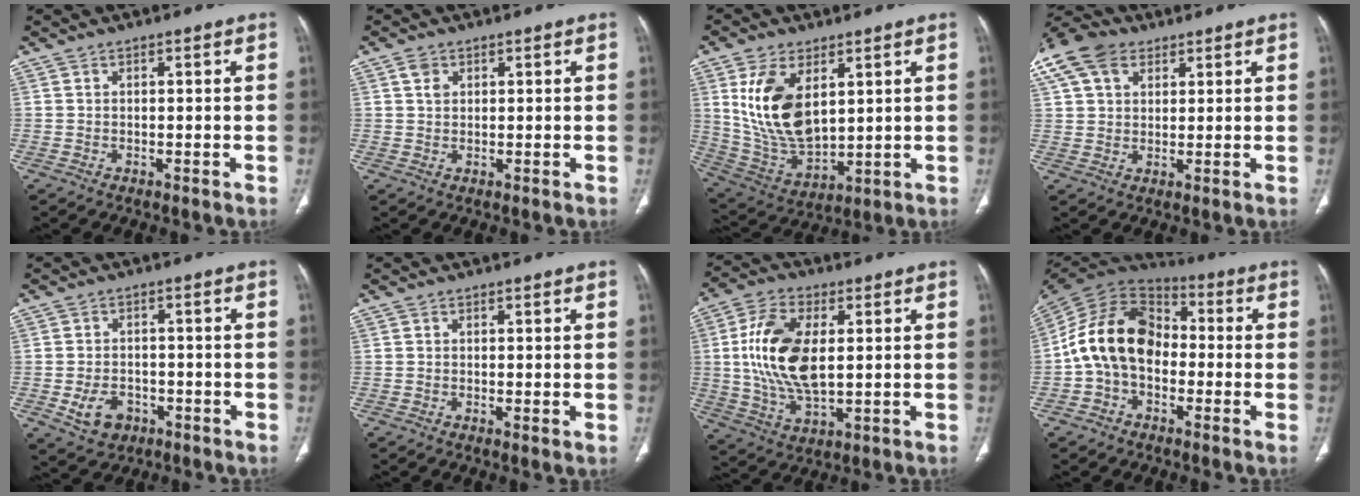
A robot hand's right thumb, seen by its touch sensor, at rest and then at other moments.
{"total": 2.1, "force": [0.8, 1.5, 1.1], "torque": [-0.016, -0.001, 0.016]}
{"total": 15.9, "force": [4.6, 8.8, 12.3], "torque": [-0.226, -0.025, 0.107]}
{"total": 17.8, "force": [8.8, 12.3, 9.3], "torque": [-0.228, 0.044, 0.163]}
{"total": 5.9, "force": [-2.3, 4.4, 3.1], "torque": [-0.046, 0.014, -0.030]}
{"total": 0.8, "force": [0.0, 0.1, 0.8], "torque": [-0.019, -0.006, -0.002]}
{"total": 15.4, "force": [1.8, 8.1, 12.9], "torque": [-0.256, -0.004, 0.037]}
{"total": 15.4, "force": [-1.8, 11.0, 10.7], "torque": [-0.185, 0.045, -0.044]}